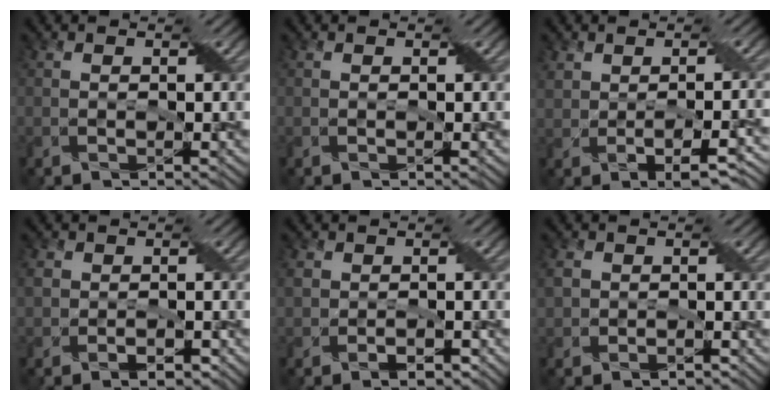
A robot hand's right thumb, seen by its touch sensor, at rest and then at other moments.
{"total": 0.0}
{"total": 5.7, "force": [-0.6, 3.1, 4.7], "torque": [-0.086, -0.006, -0.004]}
{"total": 4.0, "force": [-1.1, 3.0, 2.4], "torque": [-0.044, -0.007, -0.020]}
{"total": 3.7, "force": [-1.2, 2.6, 2.3], "torque": [-0.040, -0.007, -0.023]}
{"total": 3.4, "force": [-0.6, 2.8, 1.9], "torque": [-0.043, -0.004, -0.010]}